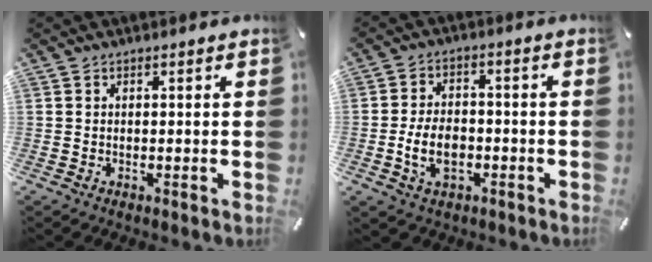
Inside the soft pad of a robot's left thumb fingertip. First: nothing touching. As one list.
[{"total": 8.5, "force": [-2.3, 5.8, 5.8], "torque": [-0.120, 0.007, -0.044]}]